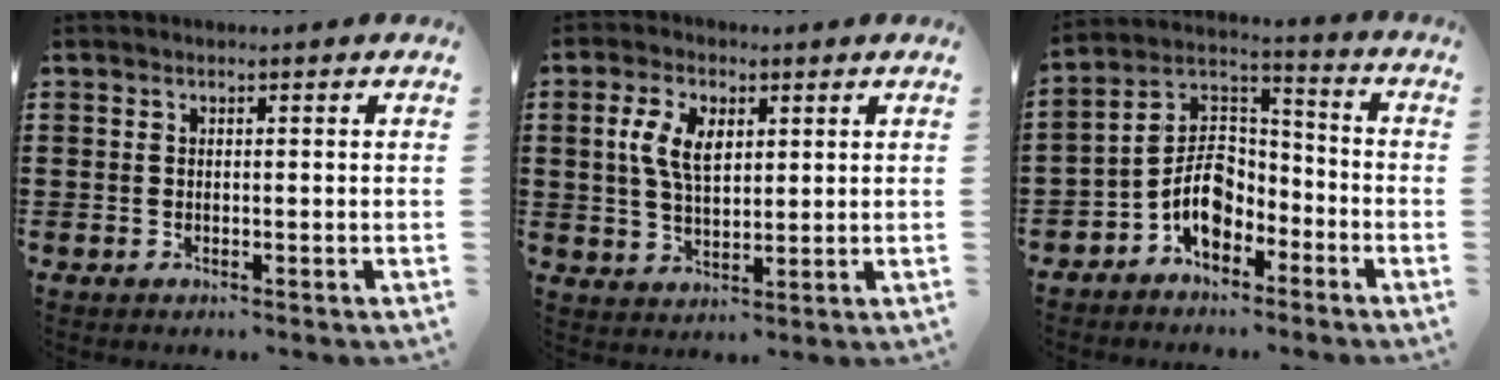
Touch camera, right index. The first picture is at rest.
{"total": 6.3, "force": [1.7, 3.6, 5.0], "torque": [-0.116, 0.011, 0.027]}
{"total": 7.9, "force": [-3.4, 5.3, 4.8], "torque": [-0.112, 0.000, -0.069]}